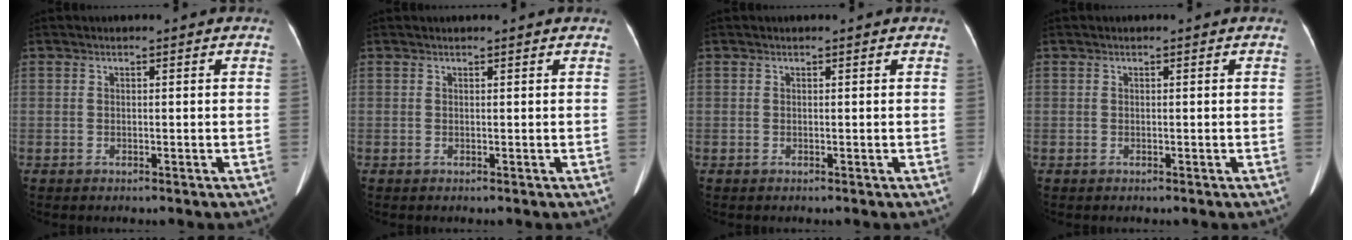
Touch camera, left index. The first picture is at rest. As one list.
[{"total": 1.4, "force": [1.3, 0.2, 0.2], "torque": [-0.012, 0.021, 0.013]}, {"total": 0.0}, {"total": 0.0}]